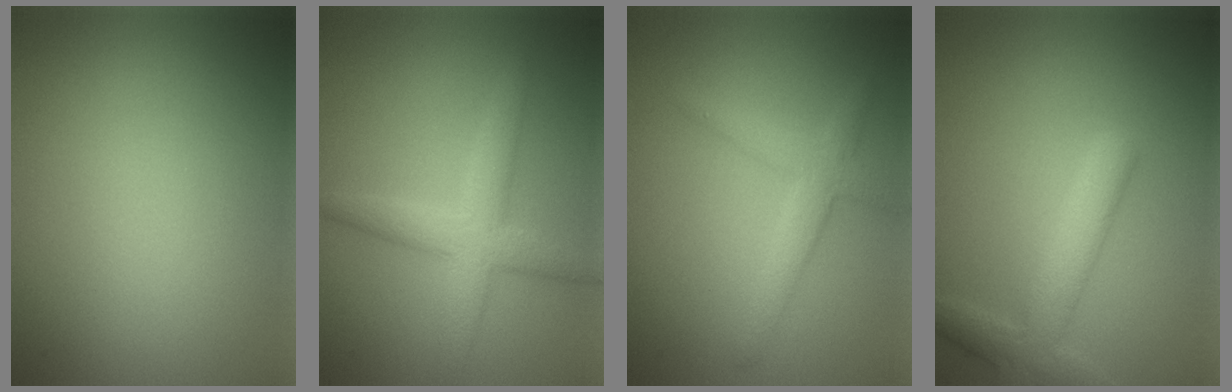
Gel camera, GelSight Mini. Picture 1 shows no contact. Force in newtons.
{"total": 4.1, "press": 4.0, "slide": 0.3}
{"total": 2.6, "press": 2.6, "slide": 0.1}
{"total": 3.8, "press": 3.7, "slide": 0.2}